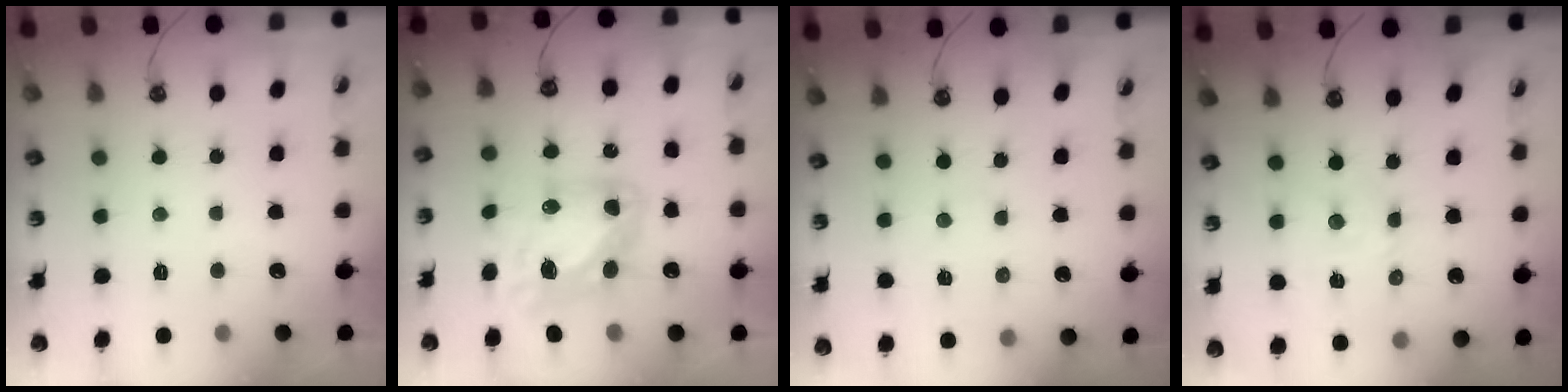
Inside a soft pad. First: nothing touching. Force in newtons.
{"total": 10.6, "press": 10.5, "slide": 1.1}
{"total": 1.4, "press": 1.4, "slide": 0.2}
{"total": 3.5, "press": 3.4, "slide": 0.8}